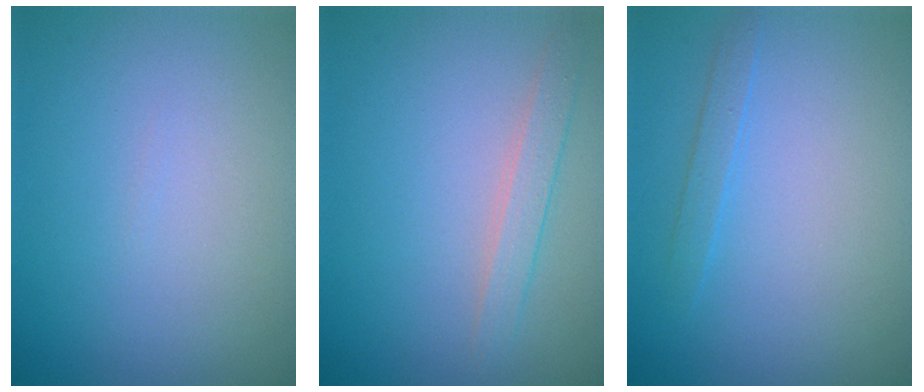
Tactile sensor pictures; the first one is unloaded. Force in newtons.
{"total": 1.8, "press": 1.8, "slide": 0.1}
{"total": 1.1, "press": 1.1, "slide": 0.1}